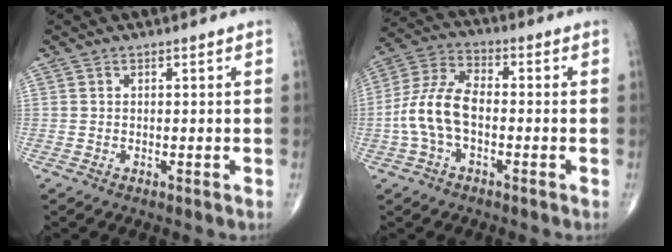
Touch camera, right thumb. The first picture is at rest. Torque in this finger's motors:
{"motor_torque": [0.39, 0.25, 1.28, -0.15, 0.11]}